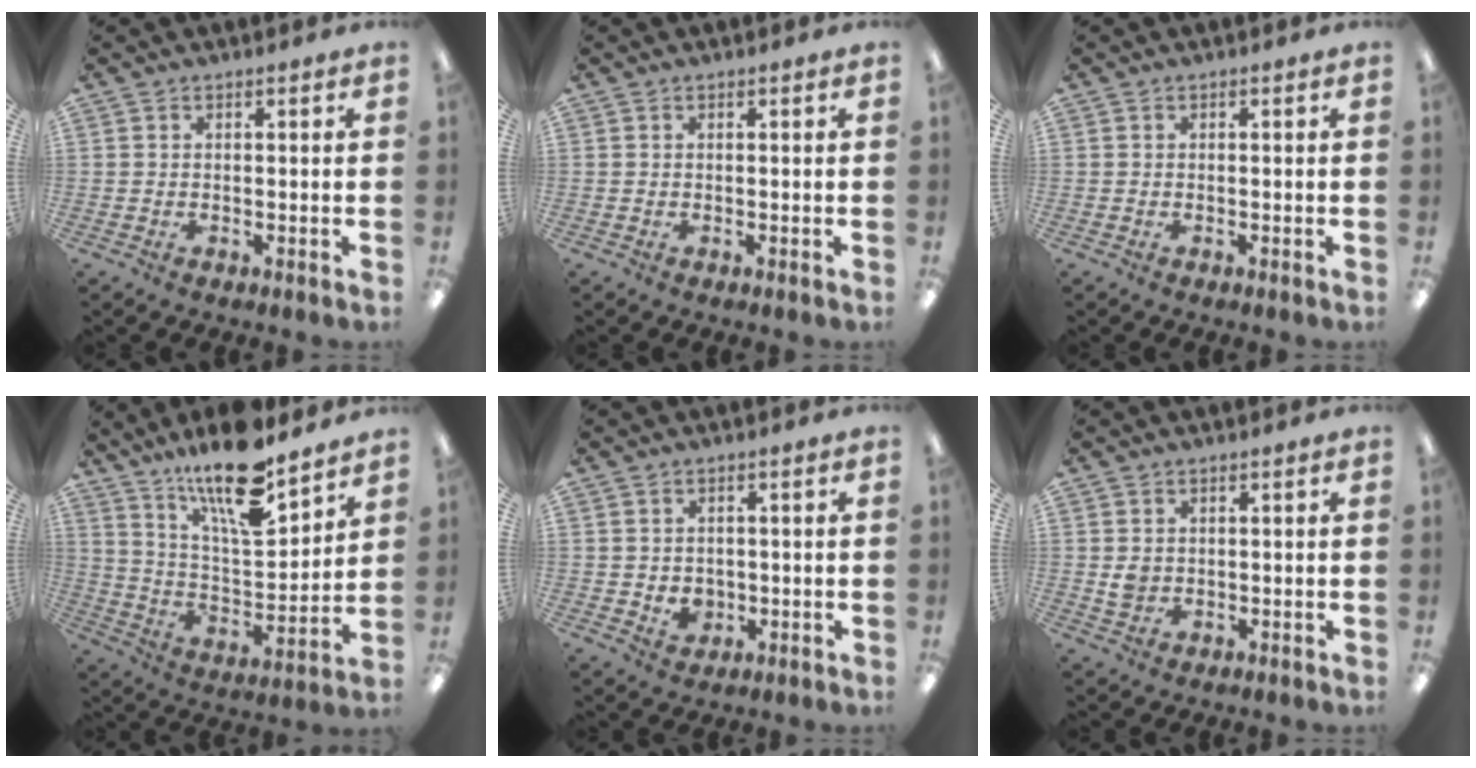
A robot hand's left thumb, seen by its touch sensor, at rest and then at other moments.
{"total": 0.0}
{"total": 0.0}
{"total": 18.5, "force": [14.2, 4.9, 10.7], "torque": [-0.186, -0.089, 0.237]}
{"total": 3.2, "force": [0.1, 2.9, 1.4], "torque": [-0.019, 0.002, 0.002]}
{"total": 2.4, "force": [0.6, 2.1, 1.1], "torque": [-0.014, 0.000, 0.008]}